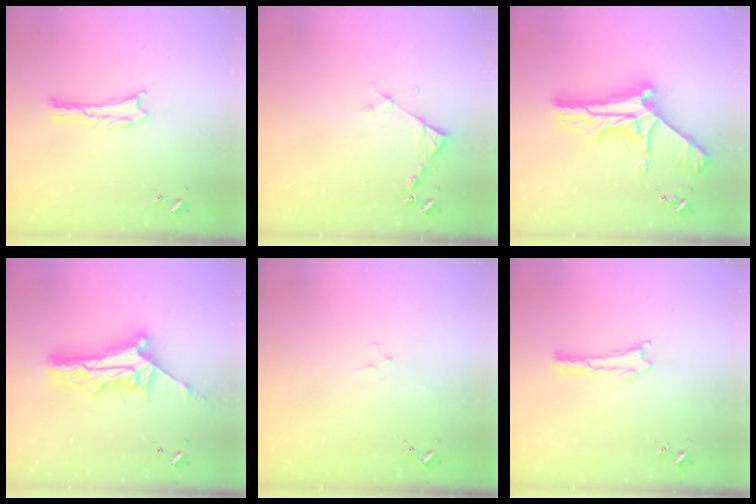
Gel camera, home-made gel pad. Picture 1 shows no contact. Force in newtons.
{"total": 4.1, "press": 4.1, "slide": 0.3}
{"total": 11.1, "press": 11.1, "slide": 1.3}
{"total": 11.3, "press": 11.2, "slide": 1.1}
{"total": 0.8, "press": 0.8, "slide": 0.2}
{"total": 0.0}